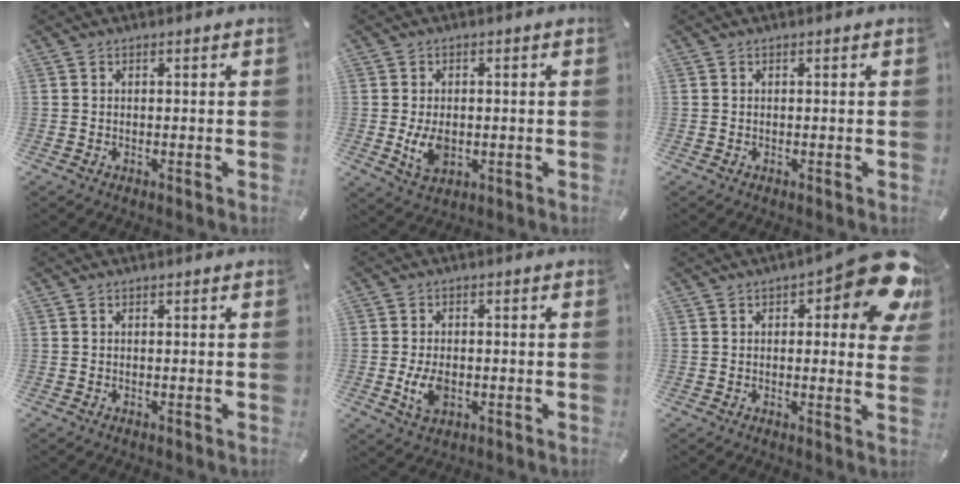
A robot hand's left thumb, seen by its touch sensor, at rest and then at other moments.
{"total": 6.0, "force": [-0.7, 4.0, 4.4], "torque": [-0.093, -0.004, -0.014]}
{"total": 0.0}
{"total": 0.0}
{"total": 5.5, "force": [-1.2, 3.5, 4.1], "torque": [-0.095, -0.002, -0.022]}
{"total": 15.4, "force": [7.4, 5.4, 12.4], "torque": [-0.151, -0.056, 0.119]}